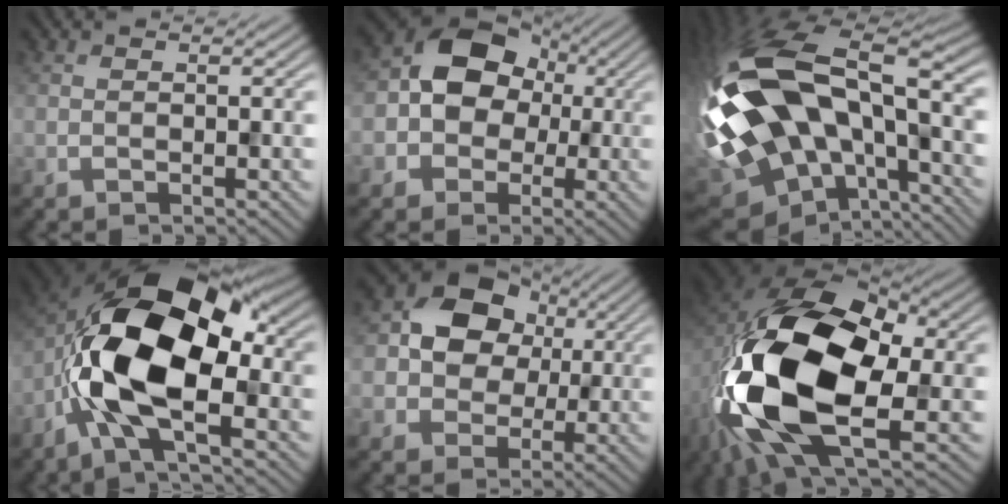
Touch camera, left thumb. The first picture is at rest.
{"total": 8.5, "force": [0.0, 7.1, 4.7], "torque": [-0.081, 0.012, -0.020]}
{"total": 20.1, "force": [-2.3, 10.4, 17.0], "torque": [-0.373, -0.022, -0.019]}
{"total": 14.2, "force": [-2.5, 7.2, 12.0], "torque": [-0.222, -0.002, -0.056]}
{"total": 9.0, "force": [1.5, 7.5, 4.8], "torque": [-0.081, 0.008, 0.013]}
{"total": 19.1, "force": [-2.9, 11.4, 15.0], "torque": [-0.335, -0.025, -0.047]}